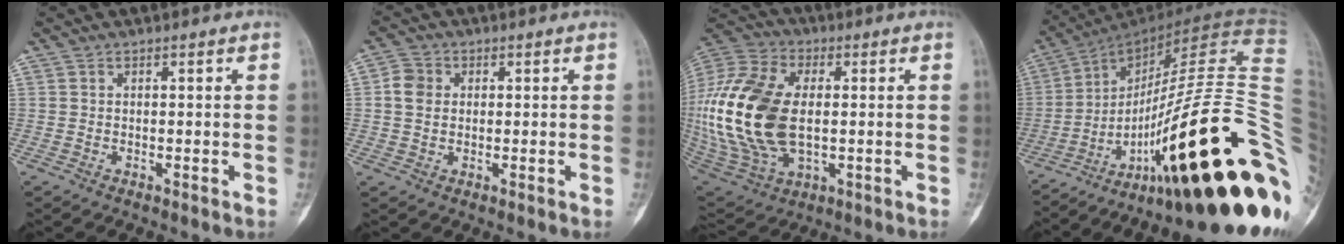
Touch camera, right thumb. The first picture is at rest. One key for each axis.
{"total": 4.8, "fx": 0.4, "fy": 3.9, "fz": 2.6, "tx": -0.044, "ty": 0.006, "tz": 0.001}
{"total": 26.2, "fx": -0.3, "fy": 15.6, "fz": 21.0, "tx": -0.461, "ty": -0.008, "tz": 0.007}
{"total": 43.3, "fx": -13.7, "fy": 10.8, "fz": 39.6, "tx": -0.513, "ty": 0.066, "tz": -0.214}